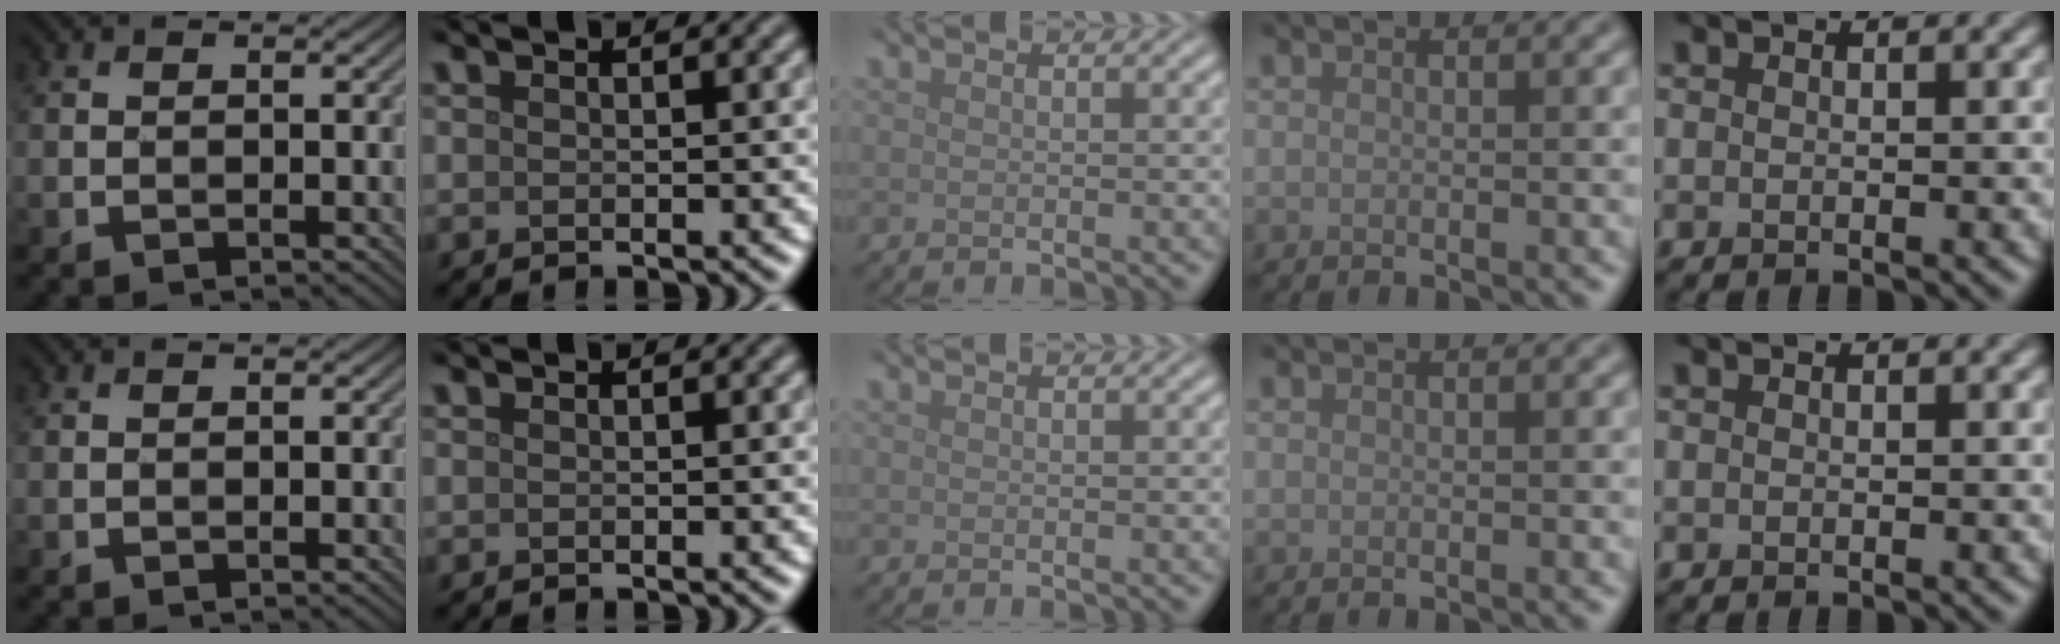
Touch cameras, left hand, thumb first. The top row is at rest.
{}